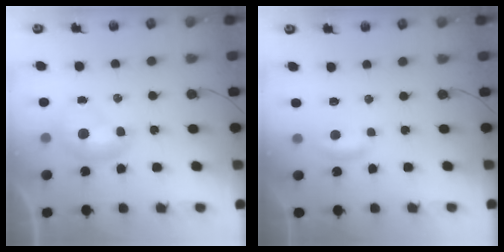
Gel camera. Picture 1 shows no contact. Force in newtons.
{"total": 2.0, "press": 2.0, "slide": 0.4}